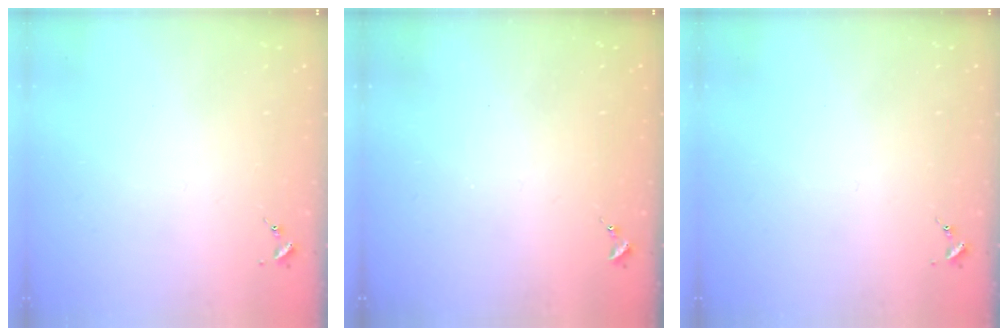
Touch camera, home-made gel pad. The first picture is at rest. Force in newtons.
{"total": 0.0}
{"total": 0.0}